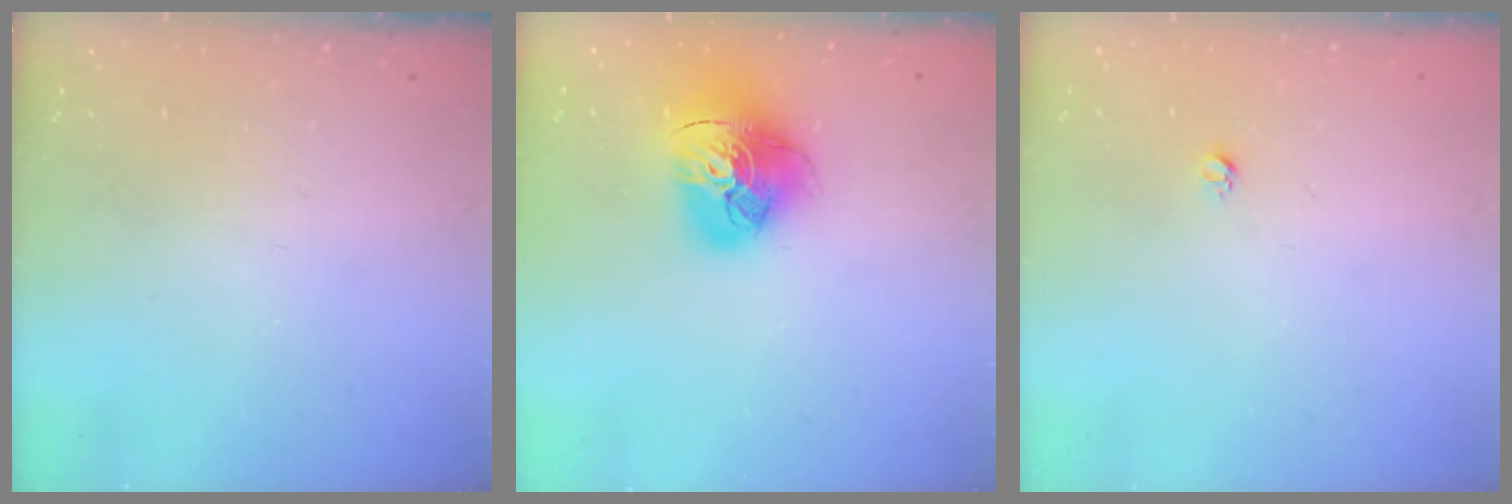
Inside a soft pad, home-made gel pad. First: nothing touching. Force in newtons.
{"total": 16.7, "press": 16.6, "slide": 1.8}
{"total": 2.7, "press": 2.7, "slide": 0.3}